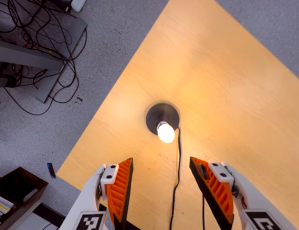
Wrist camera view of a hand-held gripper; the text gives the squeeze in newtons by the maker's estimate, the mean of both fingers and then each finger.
{"total": 0.0}